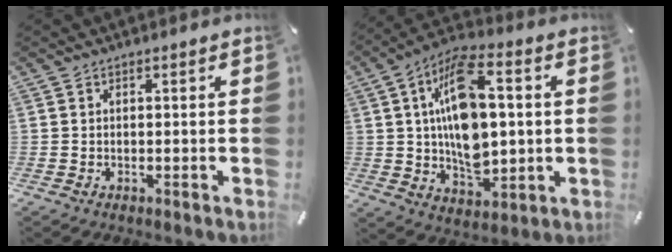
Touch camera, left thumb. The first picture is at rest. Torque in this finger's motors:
{"motor_torque": [1.68, 2.71, 1.43, 0.56, 0.25]}